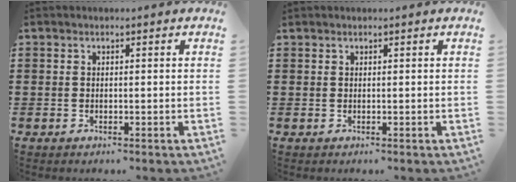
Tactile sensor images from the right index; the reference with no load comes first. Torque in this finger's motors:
{"motor_torque": [-0.90, 1.24, -0.03, 0.00]}